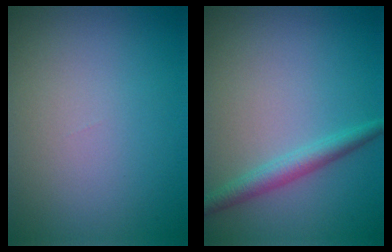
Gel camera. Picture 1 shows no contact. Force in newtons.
{"total": 2.4, "press": 2.4, "slide": 0.1}